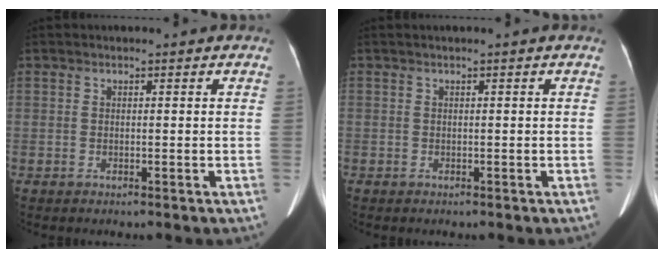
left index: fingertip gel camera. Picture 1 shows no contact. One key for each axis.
{"total": 0.0}